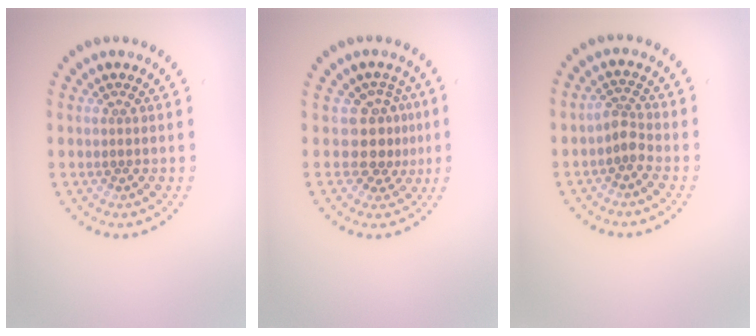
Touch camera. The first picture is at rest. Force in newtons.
{"total": 3.0, "press": 2.3, "slide": 1.9}
{"total": 1.8, "press": 1.3, "slide": 1.2}